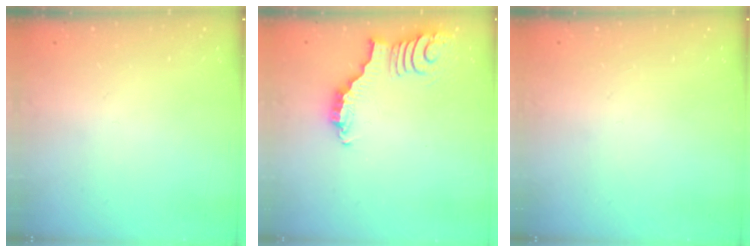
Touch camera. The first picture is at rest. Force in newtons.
{"total": 3.1, "press": 3.1, "slide": 0.5}
{"total": 0.0}